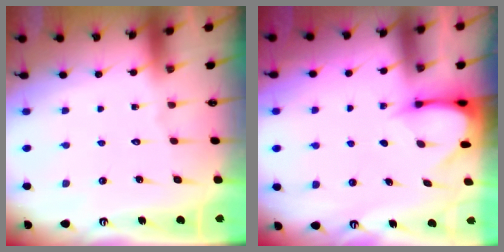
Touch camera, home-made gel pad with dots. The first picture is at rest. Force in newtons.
{"total": 3.7, "press": 3.7, "slide": 0.2}